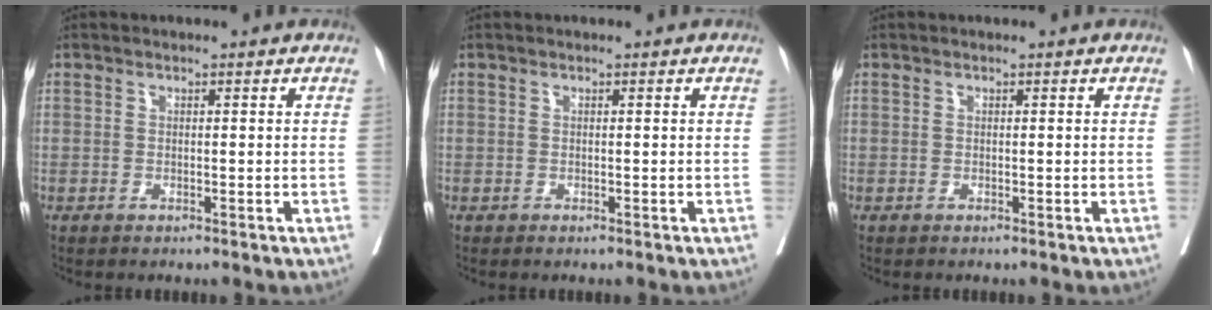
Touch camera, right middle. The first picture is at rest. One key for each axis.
{"total": 0.0}
{"total": 0.0}